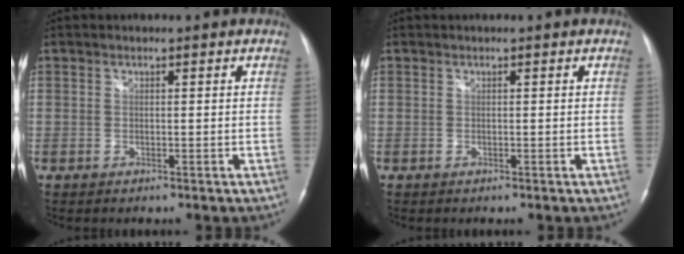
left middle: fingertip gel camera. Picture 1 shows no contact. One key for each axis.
{"total": 0.0}